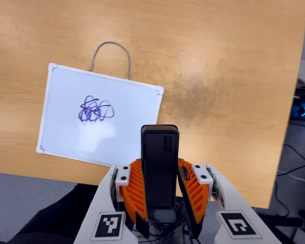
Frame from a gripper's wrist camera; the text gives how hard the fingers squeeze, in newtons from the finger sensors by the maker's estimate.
{"total": 4.5, "left": 3.0, "right": 6.0}